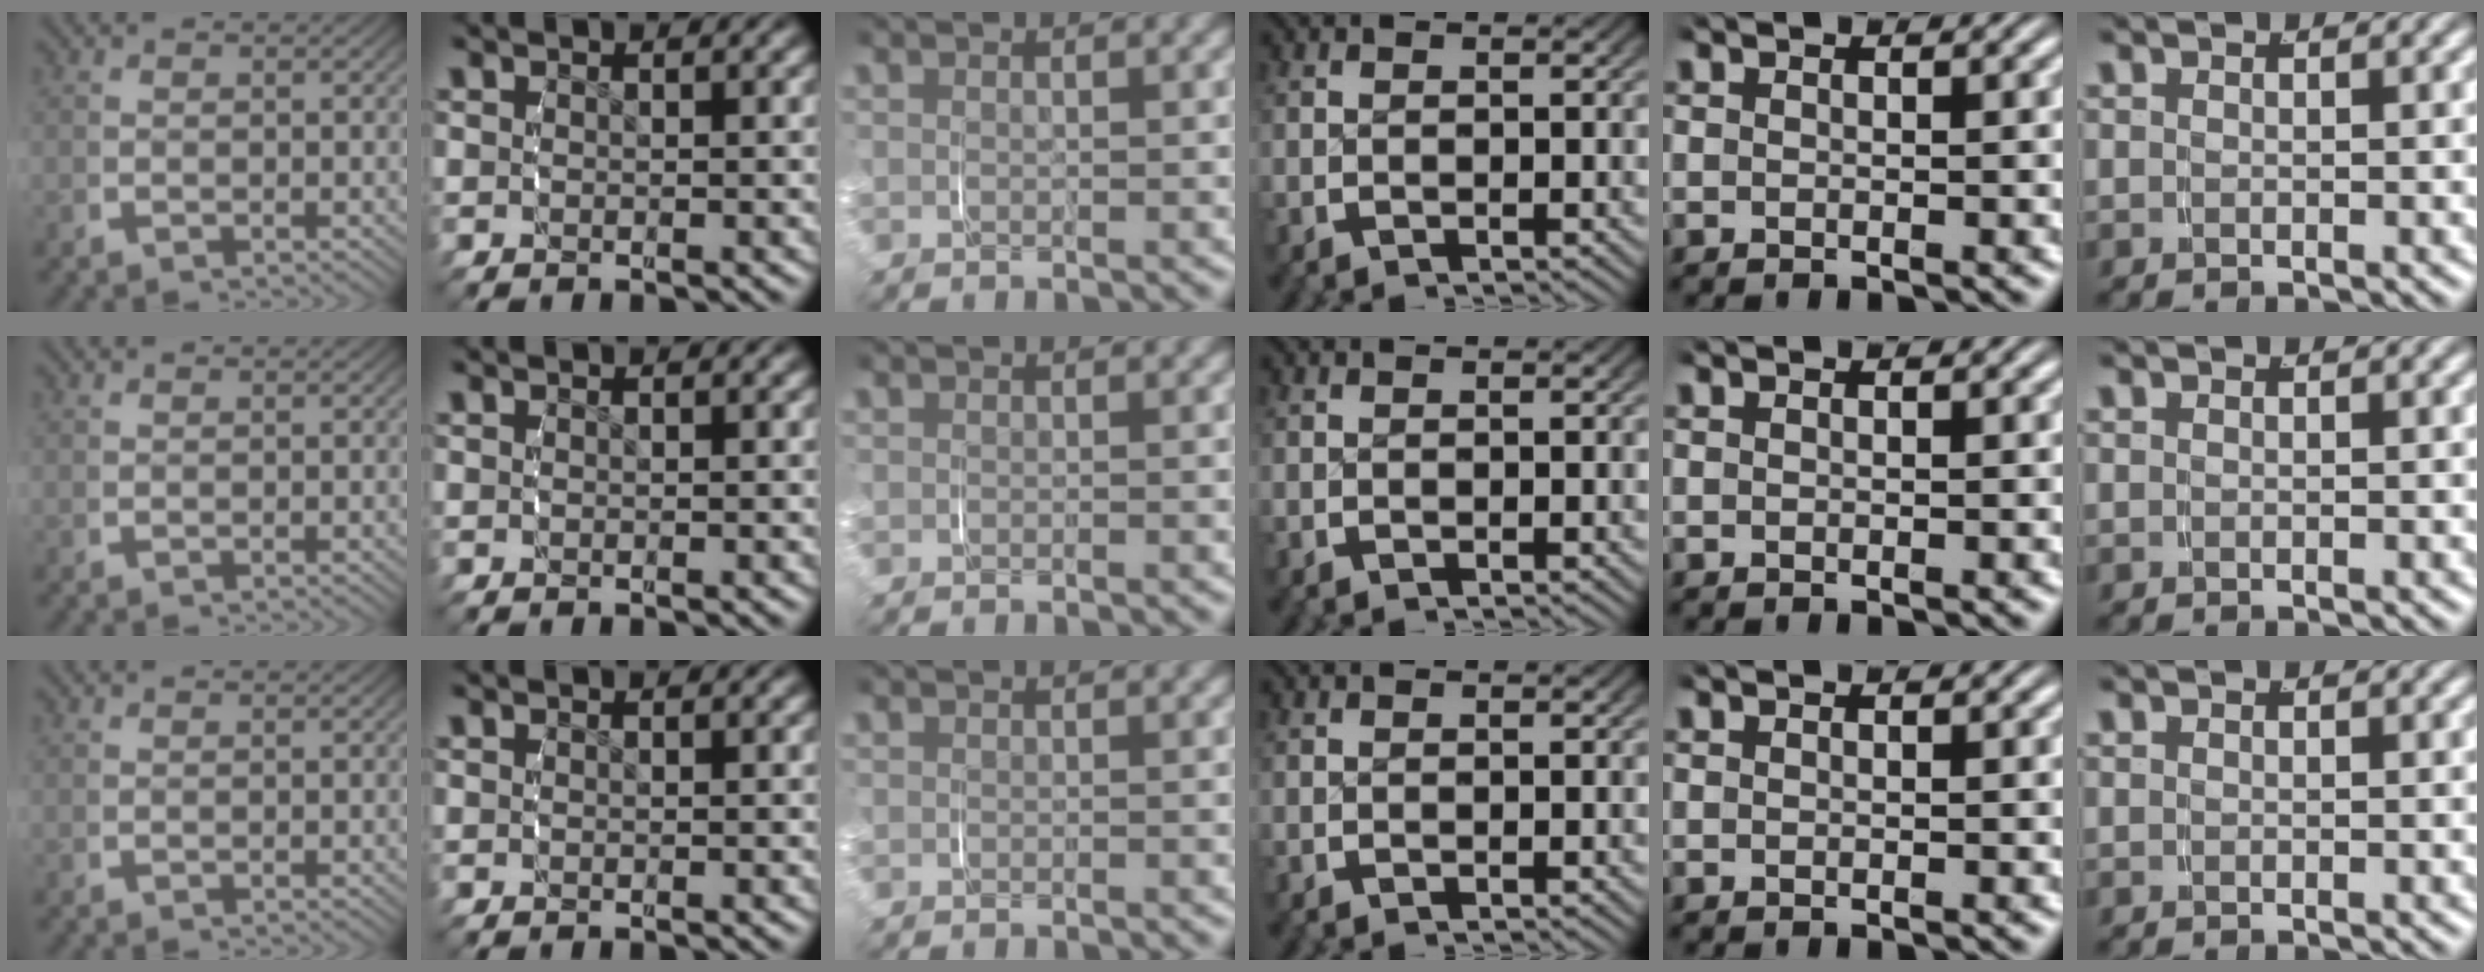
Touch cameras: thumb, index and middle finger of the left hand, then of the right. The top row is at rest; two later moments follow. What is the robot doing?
{"motion": "grasp_and_lifting", "object": "ribbon"}